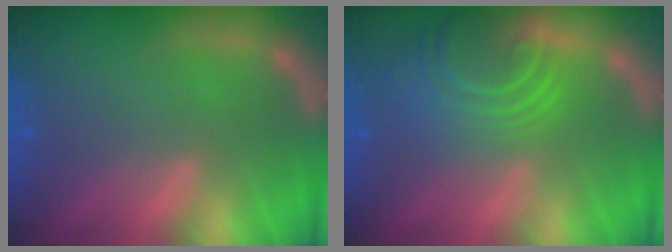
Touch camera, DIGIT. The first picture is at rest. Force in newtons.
{"total": 7.6}